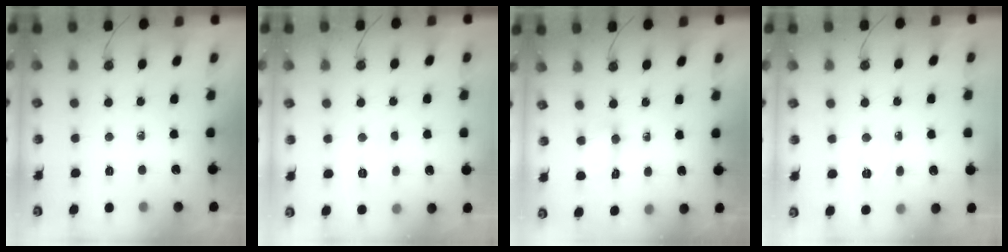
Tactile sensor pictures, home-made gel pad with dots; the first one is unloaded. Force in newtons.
{"total": 3.9, "press": 3.8, "slide": 0.5}
{"total": 4.1, "press": 4.0, "slide": 1.0}
{"total": 3.8, "press": 3.8, "slide": 0.7}